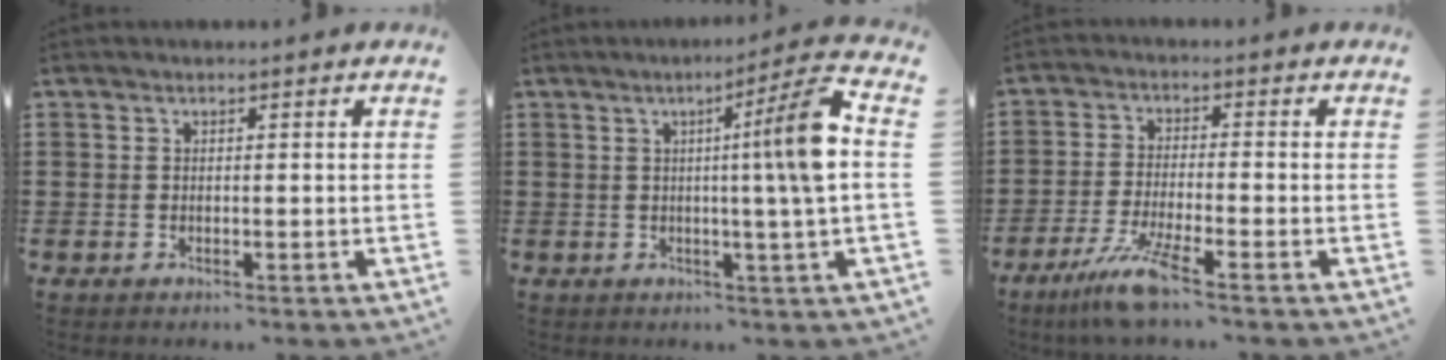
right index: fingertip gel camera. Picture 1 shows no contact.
{"total": 9.9, "force": [1.2, -0.8, 9.8], "torque": [-0.156, -0.013, 0.006]}
{"total": 6.8, "force": [-4.5, 0.0, 5.1], "torque": [-0.123, -0.023, -0.087]}